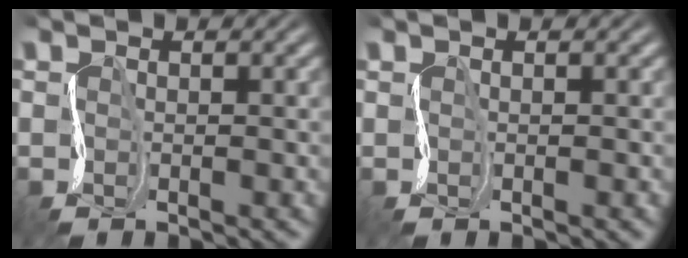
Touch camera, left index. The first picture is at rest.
{"total": 0.7, "force": [0.3, 0.3, 0.6], "torque": [0.000, 0.004, 0.008]}